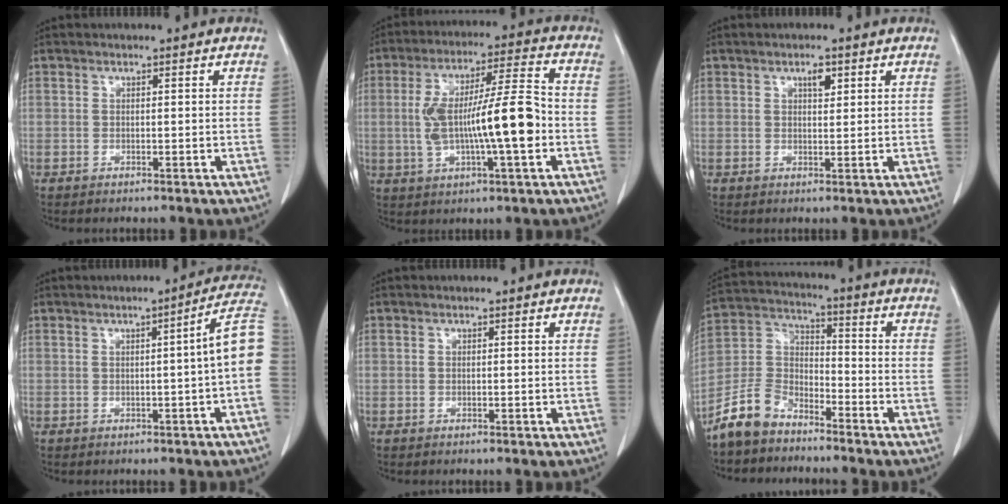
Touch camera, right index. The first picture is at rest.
{"total": 13.7, "force": [-1.7, 1.8, 13.5], "torque": [-0.247, 0.016, -0.024]}
{"total": 2.1, "force": [1.1, 0.8, 1.6], "torque": [-0.024, -0.002, 0.017]}
{"total": 6.7, "force": [-0.4, -0.5, 6.7], "torque": [-0.073, 0.016, -0.012]}
{"total": 0.0}
{"total": 8.5, "force": [-7.0, 4.1, 2.8], "torque": [-0.071, 0.013, -0.145]}